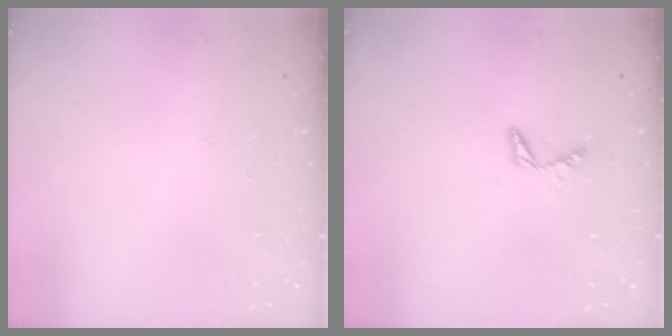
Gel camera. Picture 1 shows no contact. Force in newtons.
{"total": 4.6, "press": 4.6, "slide": 0.5}